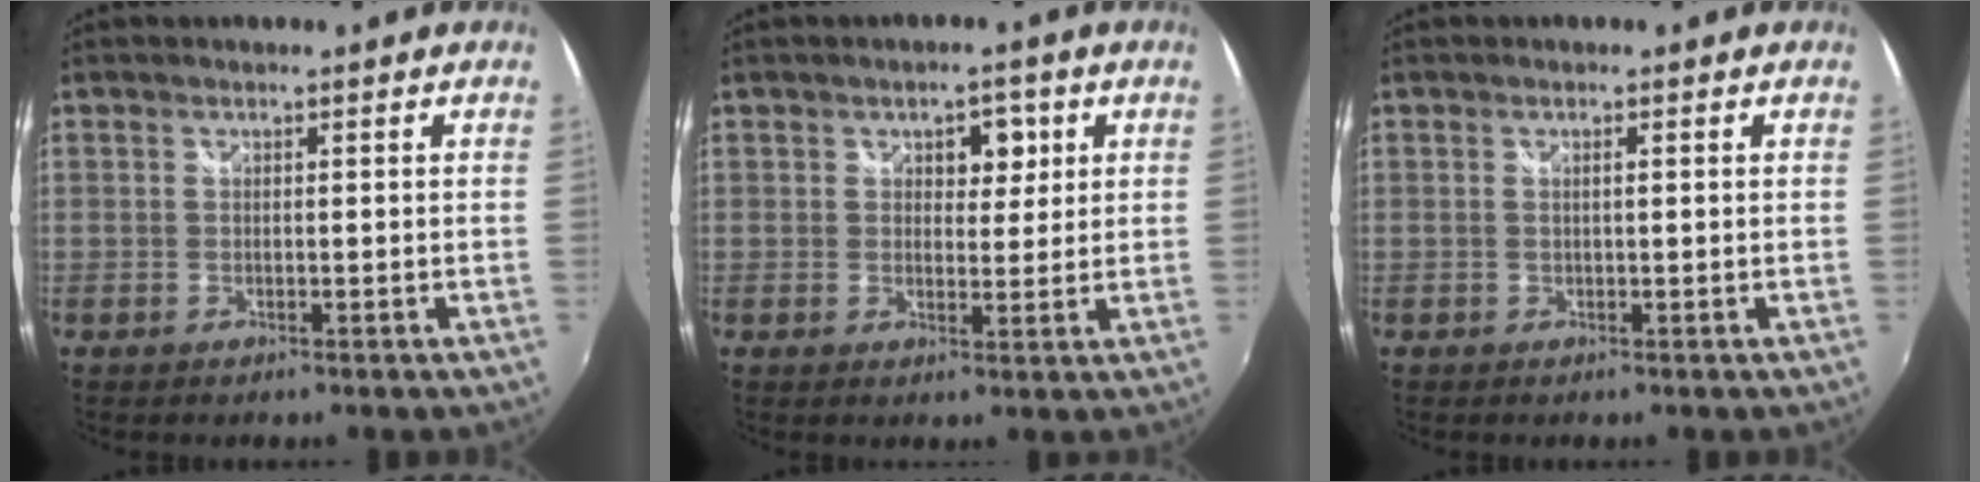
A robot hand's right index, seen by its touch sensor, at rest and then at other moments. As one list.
[{"total": 3.9, "force": [1.4, 2.7, 2.4], "torque": [-0.029, 0.010, 0.022]}, {"total": 1.0, "force": [0.3, 0.0, 1.0], "torque": [-0.018, 0.002, 0.004]}]